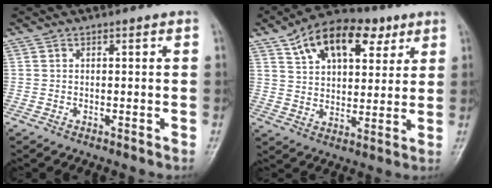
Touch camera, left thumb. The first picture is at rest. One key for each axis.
{"total": 18.0, "fx": 9.3, "fy": 10.4, "fz": 11.5, "tx": -0.145, "ty": -0.016, "tz": 0.159}